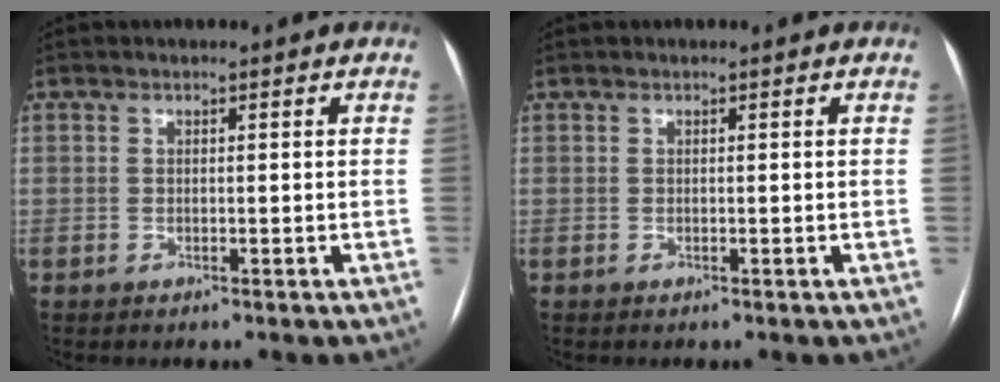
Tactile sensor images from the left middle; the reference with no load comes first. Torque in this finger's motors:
{"motor_torque": [0.00, 0.00, 0.00, 0.00]}